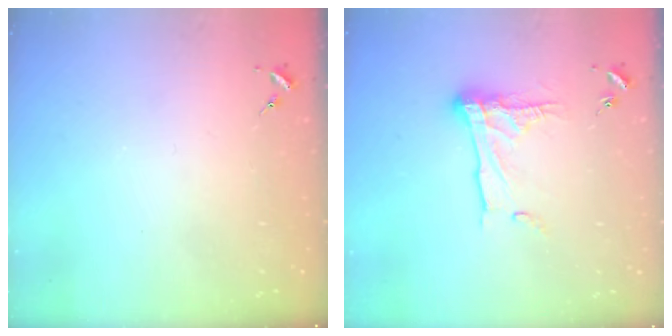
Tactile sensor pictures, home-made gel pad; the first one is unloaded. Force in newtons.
{"total": 13.3, "press": 13.3, "slide": 1.1}